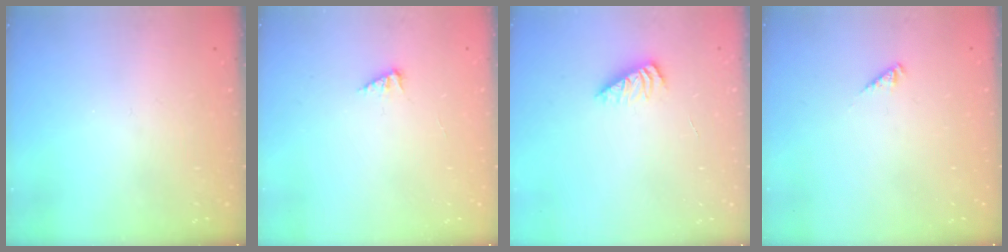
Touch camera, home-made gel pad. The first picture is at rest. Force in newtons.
{"total": 2.5, "press": 2.5, "slide": 0.3}
{"total": 2.5, "press": 2.5, "slide": 0.4}
{"total": 1.7, "press": 1.7, "slide": 0.4}